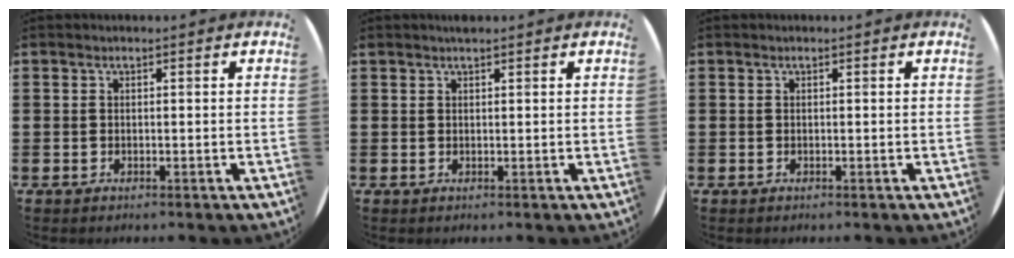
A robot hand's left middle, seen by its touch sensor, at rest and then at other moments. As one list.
[{"total": 0.7, "force": [0.7, 0.0, 0.1], "torque": [-0.004, 0.000, 0.014]}, {"total": 0.0}]